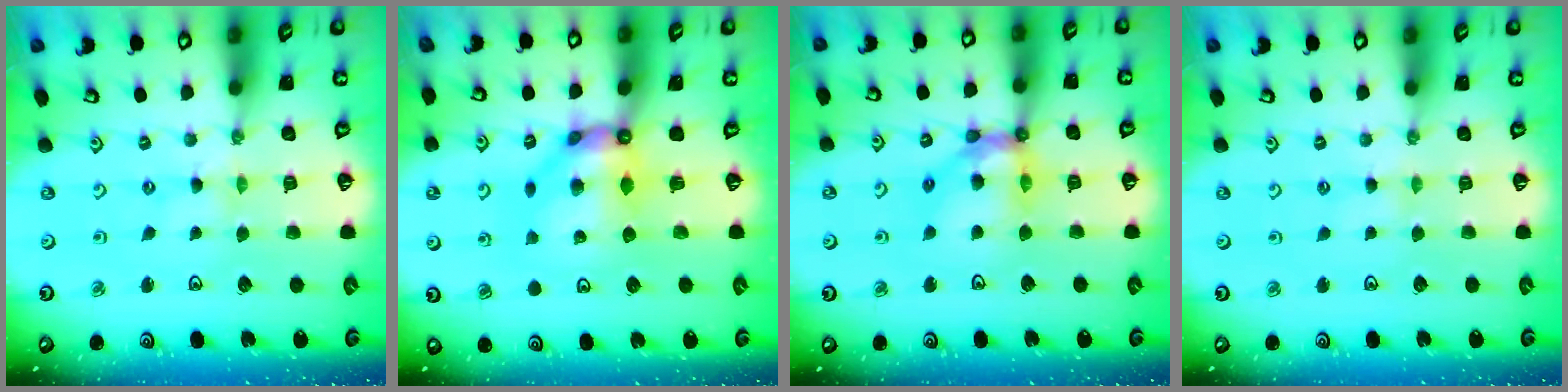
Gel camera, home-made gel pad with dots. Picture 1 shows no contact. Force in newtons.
{"total": 9.6, "press": 9.5, "slide": 1.1}
{"total": 14.7, "press": 14.6, "slide": 1.6}
{"total": 2.1, "press": 2.1, "slide": 0.2}